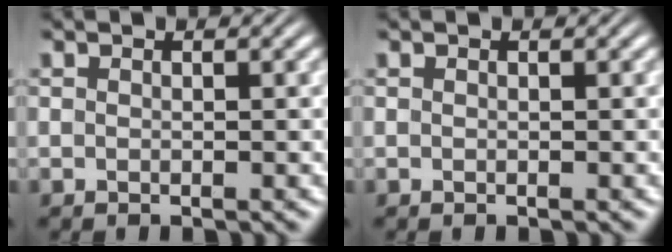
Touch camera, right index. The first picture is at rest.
{"total": 0.0}